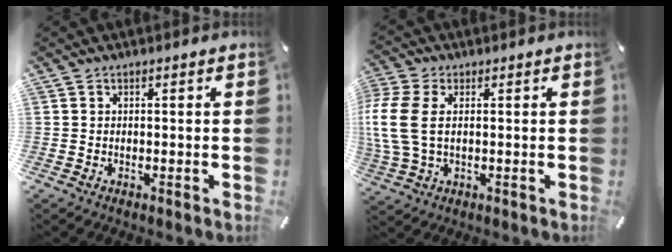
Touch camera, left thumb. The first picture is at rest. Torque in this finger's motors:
{"motor_torque": [0.42, 1.40, 1.68, -0.45, 0.96]}